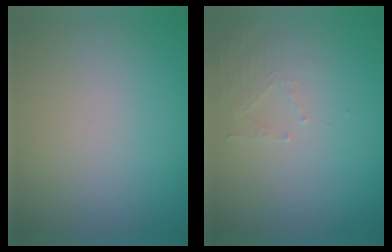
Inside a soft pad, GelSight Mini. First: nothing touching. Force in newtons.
{"total": 1.7, "press": 1.7, "slide": 0.3}